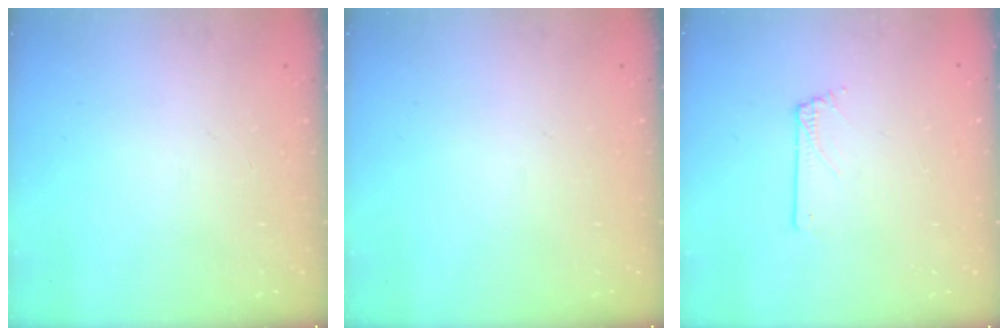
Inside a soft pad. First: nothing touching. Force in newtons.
{"total": 0.0}
{"total": 0.0}